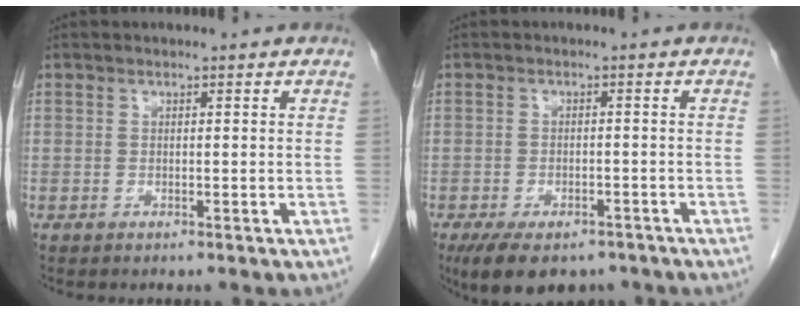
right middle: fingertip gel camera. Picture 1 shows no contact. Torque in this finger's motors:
{"motor_torque": [1.03, -0.83, 0.32, 0.09]}